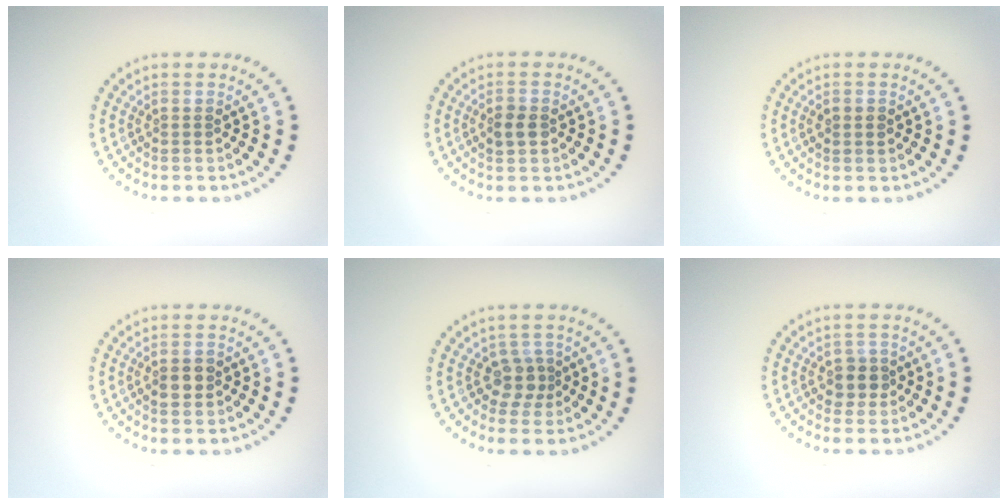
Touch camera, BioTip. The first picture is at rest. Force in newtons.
{"total": 1.6, "press": 1.6, "slide": 0.1}
{"total": 1.3, "press": 1.3, "slide": 0.1}
{"total": 2.1, "press": 2.1, "slide": 0.0}
{"total": 2.1, "press": 1.7, "slide": 1.2}
{"total": 1.8, "press": 1.6, "slide": 0.9}